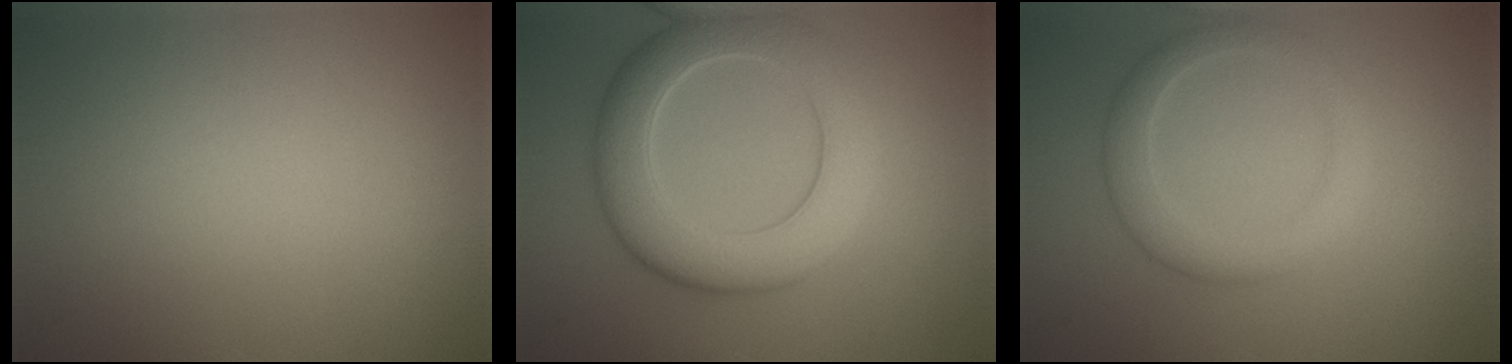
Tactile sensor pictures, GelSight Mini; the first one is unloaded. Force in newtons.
{"total": 7.3, "press": 7.3, "slide": 0.7}
{"total": 3.1, "press": 3.1, "slide": 0.1}